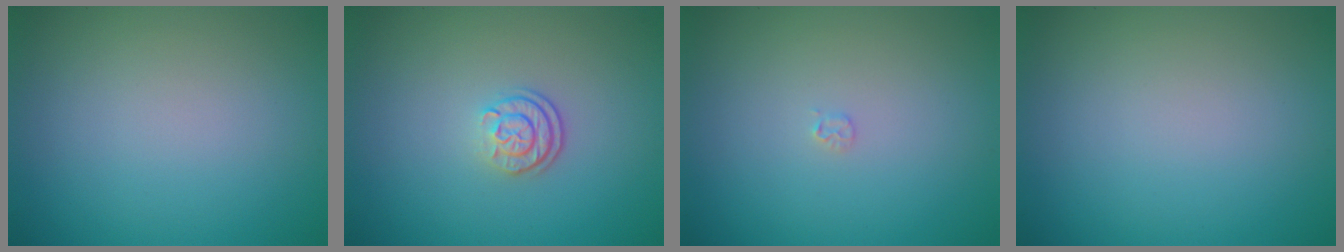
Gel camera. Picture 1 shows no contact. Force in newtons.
{"total": 2.1, "press": 1.8, "slide": 1.2}
{"total": 0.5, "press": 0.5, "slide": 0.1}
{"total": 0.0}